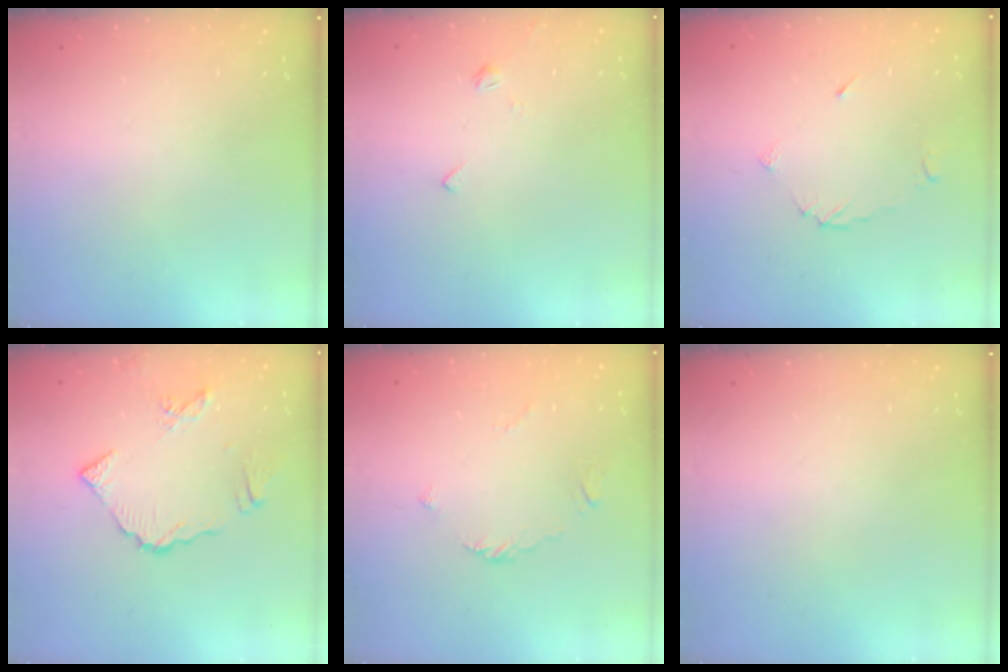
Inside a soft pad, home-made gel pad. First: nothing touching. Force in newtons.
{"total": 2.7, "press": 2.7, "slide": 0.5}
{"total": 3.7, "press": 3.7, "slide": 0.4}
{"total": 9.5, "press": 9.4, "slide": 1.0}
{"total": 2.5, "press": 2.4, "slide": 0.7}
{"total": 0.0}